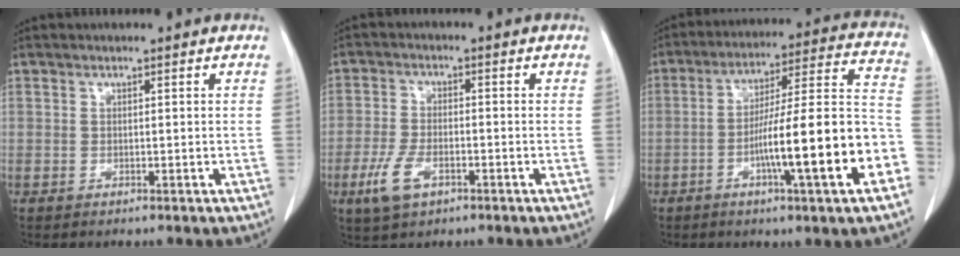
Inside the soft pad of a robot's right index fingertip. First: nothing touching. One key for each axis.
{"total": 6.2, "fx": -2.9, "fy": 3.0, "fz": 4.5, "tx": -0.103, "ty": -0.006, "tz": -0.054}
{"total": 18.8, "fx": -6.4, "fy": 0.7, "fz": 17.7, "tx": -0.228, "ty": 0.021, "tz": -0.093}